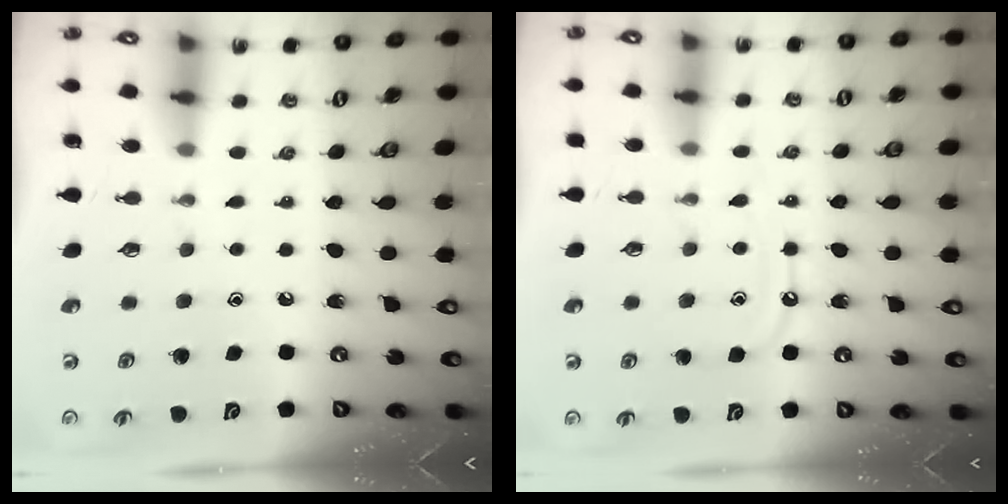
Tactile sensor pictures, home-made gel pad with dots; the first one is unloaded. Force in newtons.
{"total": 8.2, "press": 8.1, "slide": 0.9}